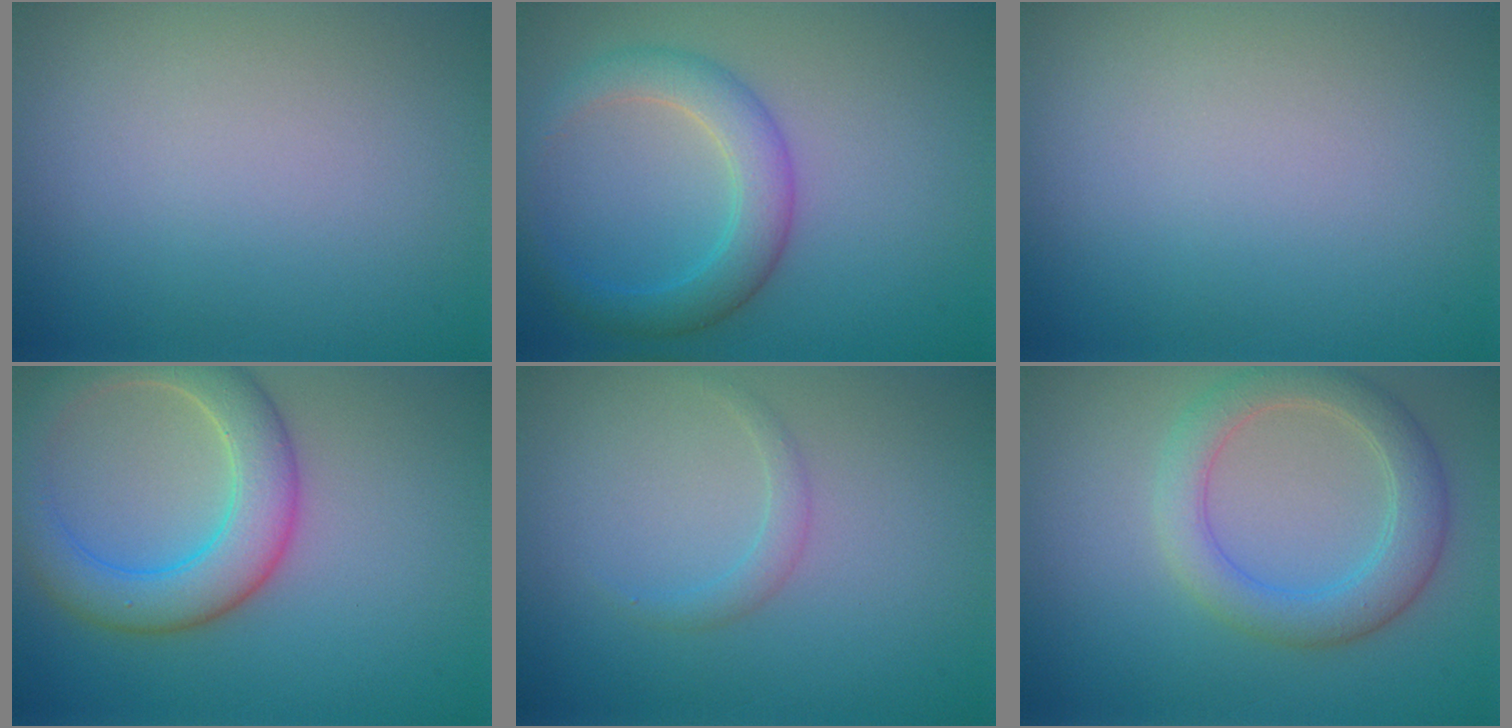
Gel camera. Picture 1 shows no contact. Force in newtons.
{"total": 3.8, "press": 3.8, "slide": 0.0}
{"total": 0.0}
{"total": 6.0, "press": 6.0, "slide": 0.6}
{"total": 1.1, "press": 1.1, "slide": 0.1}
{"total": 4.1, "press": 4.1, "slide": 0.1}